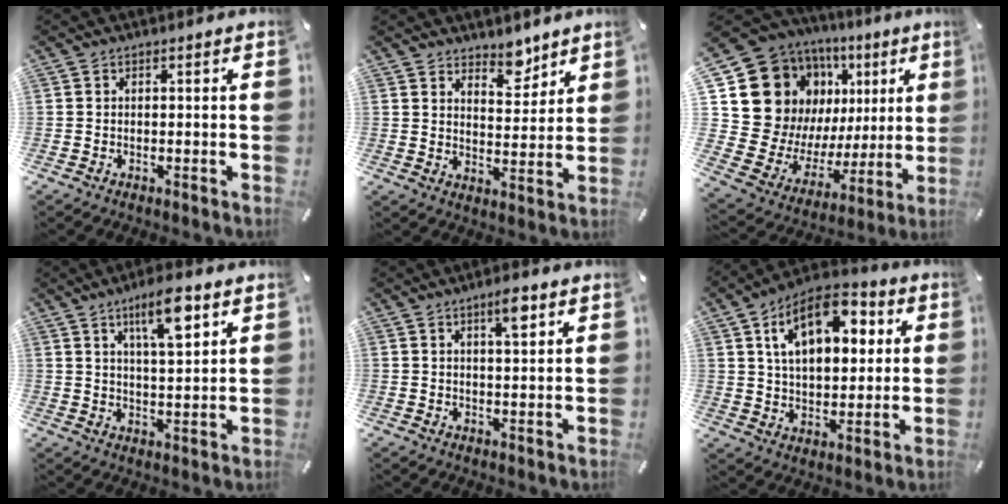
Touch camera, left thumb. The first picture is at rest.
{"total": 6.5, "force": [5.8, 2.9, 0.9], "torque": [0.011, -0.049, 0.103]}
{"total": 21.6, "force": [8.5, 16.9, 10.5], "torque": [-0.174, -0.070, 0.186]}
{"total": 10.1, "force": [5.9, 2.8, 7.7], "torque": [-0.120, -0.019, 0.094]}
{"total": 4.9, "force": [2.9, 0.9, 3.8], "torque": [-0.066, -0.005, 0.045]}
{"total": 16.4, "force": [6.7, 9.8, 11.3], "torque": [-0.184, -0.008, 0.112]}